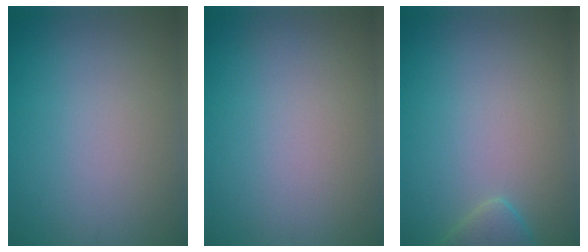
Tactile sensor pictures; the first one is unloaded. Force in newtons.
{"total": 0.0}
{"total": 2.0, "press": 2.0, "slide": 0.2}